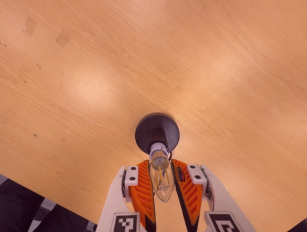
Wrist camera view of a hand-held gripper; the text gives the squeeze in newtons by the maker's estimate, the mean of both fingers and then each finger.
{"total": 11.8, "left": 11.5, "right": 12.1}